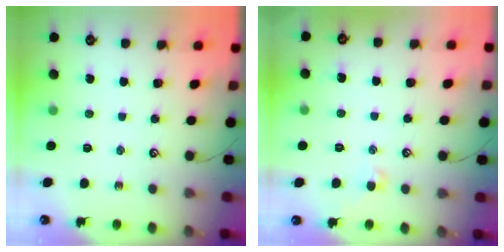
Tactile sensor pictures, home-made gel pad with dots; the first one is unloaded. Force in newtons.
{"total": 0.0}